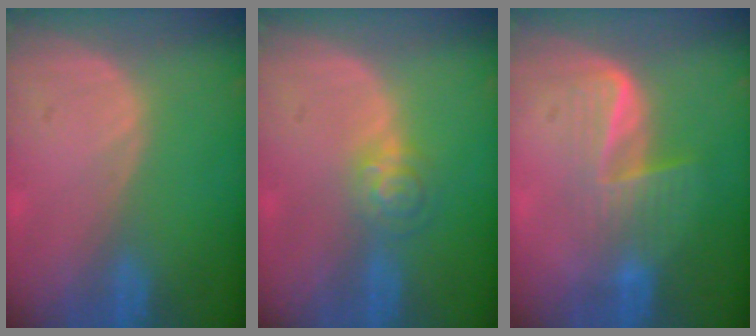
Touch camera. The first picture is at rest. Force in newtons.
{"total": 4.1, "press": 3.7, "slide": 1.7}
{"total": 7.0, "press": 5.7, "slide": 4.0}